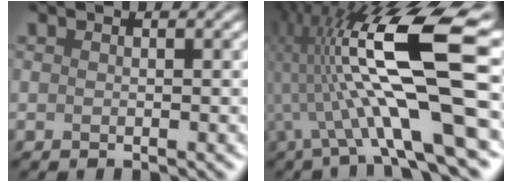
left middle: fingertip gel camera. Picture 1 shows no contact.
{"total": 13.5, "force": [0.0, 3.3, 13.1], "torque": [-0.244, 0.013, 0.007]}